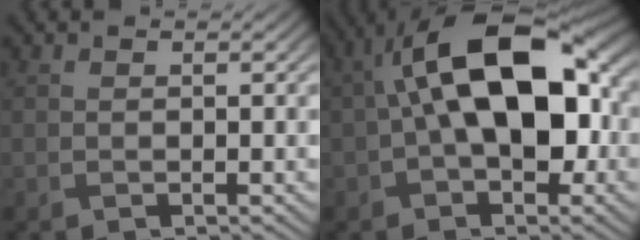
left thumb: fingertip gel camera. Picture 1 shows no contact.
{"total": 15.3, "force": [1.6, 8.3, 12.8], "torque": [-0.193, 0.029, 0.021]}